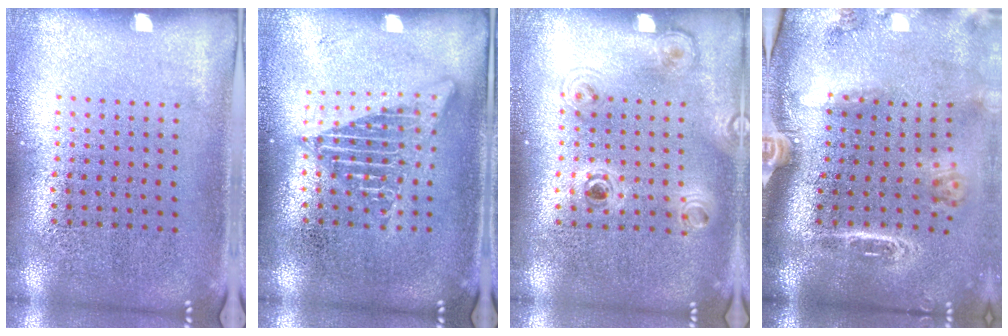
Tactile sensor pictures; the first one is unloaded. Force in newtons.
{"total": 2.7, "press": 2.7, "slide": 0.3}
{"total": 1.1, "press": 1.1, "slide": 0.4}
{"total": 3.0, "press": 2.1, "slide": 2.1}